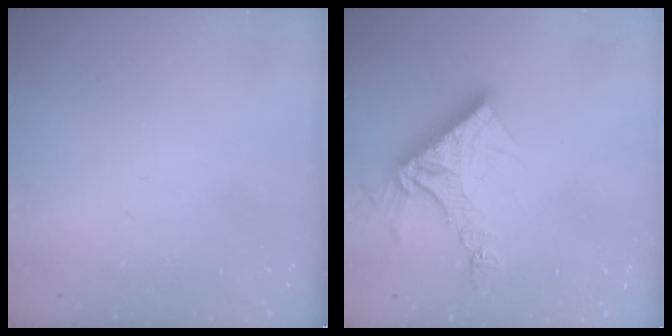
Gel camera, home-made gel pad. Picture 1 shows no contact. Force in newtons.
{"total": 11.6, "press": 11.5, "slide": 1.1}